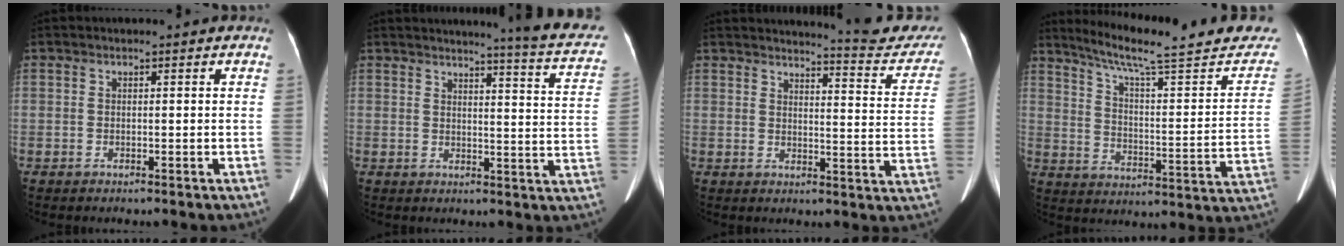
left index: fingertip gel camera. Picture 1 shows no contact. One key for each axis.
{"total": 13.5, "fx": 11.9, "fy": -0.1, "fz": 6.2, "tx": -0.068, "ty": -0.060, "tz": 0.112}
{"total": 13.4, "fx": 13.1, "fy": 0.6, "fz": 2.7, "tx": -0.019, "ty": -0.077, "tz": 0.134}
{"total": 24.7, "fx": 21.5, "fy": 2.0, "fz": 12.1, "tx": -0.174, "ty": -0.045, "tz": 0.282}